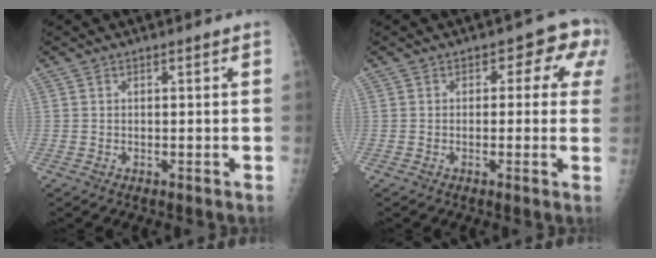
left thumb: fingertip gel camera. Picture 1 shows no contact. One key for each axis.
{"total": 6.2, "fx": 1.5, "fy": 4.0, "fz": 4.4, "tx": 0.003, "ty": 0.009, "tz": 0.002}